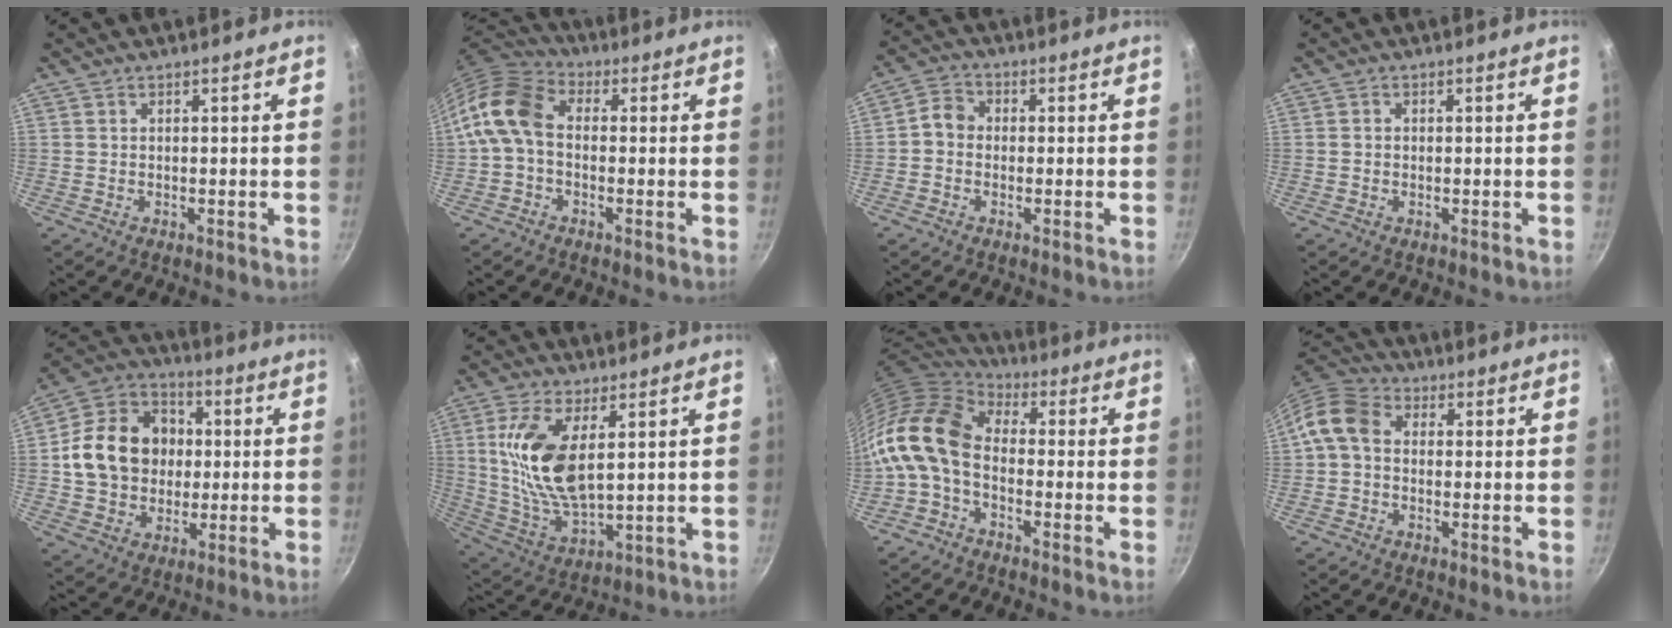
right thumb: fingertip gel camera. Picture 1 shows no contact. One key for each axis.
{"total": 10.5, "fx": -0.3, "fy": 7.5, "fz": 7.3, "tx": -0.130, "ty": 0.032, "tz": -0.028}
{"total": 4.1, "fx": -0.6, "fy": 3.5, "fz": 2.1, "tx": -0.025, "ty": 0.016, "tz": -0.028}
{"total": 0.9, "fx": -0.1, "fy": 0.8, "fz": 0.4, "tx": -0.006, "ty": 0.004, "tz": -0.003}
{"total": 17.1, "fx": 0.9, "fy": 14.1, "fz": 9.7, "tx": -0.137, "ty": 0.026, "tz": 0.009}
{"total": 15.5, "fx": 4.0, "fy": 7.4, "fz": 13.1, "tx": -0.255, "ty": -0.025, "tz": 0.086}
{"total": 14.3, "fx": -2.0, "fy": 9.2, "fz": 10.8, "tx": -0.203, "ty": 0.032, "tz": -0.061}
{"total": 7.6, "fx": 0.4, "fy": 5.9, "fz": 4.8, "tx": -0.086, "ty": 0.021, "tz": -0.012}